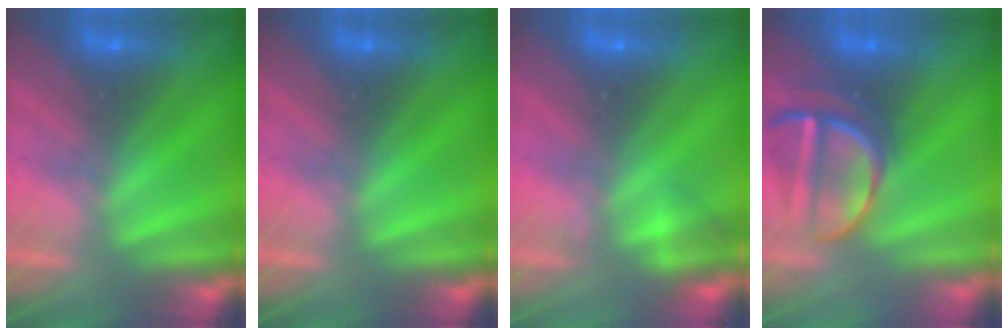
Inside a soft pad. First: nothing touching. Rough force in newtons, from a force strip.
{"total": 0.0}
{"total": 2.3}
{"total": 3.6}